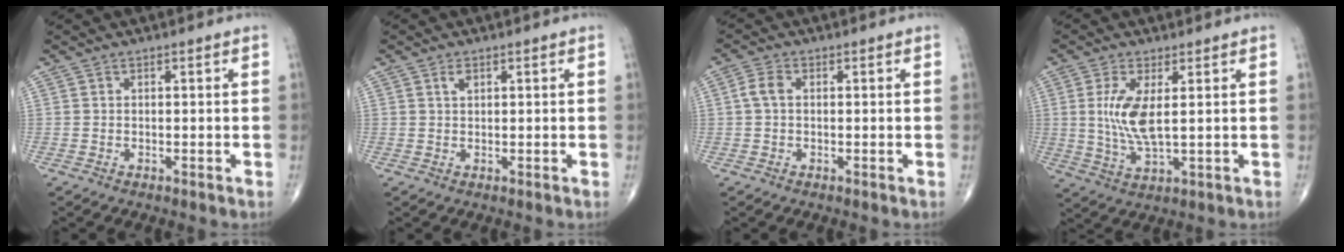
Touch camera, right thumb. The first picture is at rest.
{"total": 1.3, "force": [0.7, 0.6, 0.9], "torque": [-0.015, 0.000, 0.013]}
{"total": 2.6, "force": [0.2, 1.6, 2.1], "torque": [-0.046, 0.006, 0.001]}
{"total": 7.8, "force": [1.3, 2.5, 7.3], "torque": [-0.163, -0.020, 0.031]}